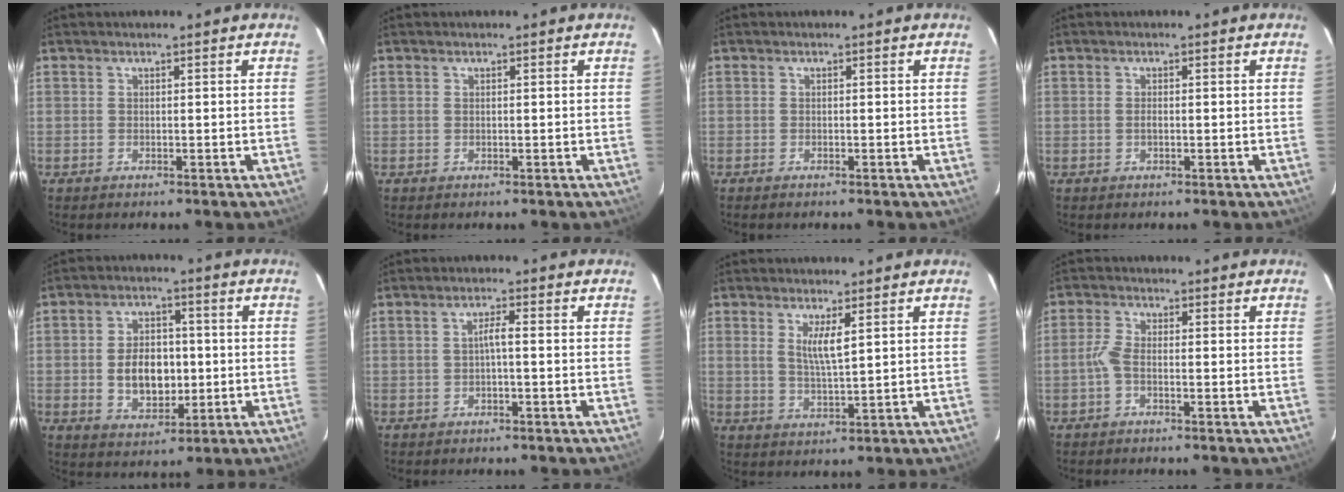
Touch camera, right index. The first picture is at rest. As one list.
[{"total": 0.0}, {"total": 0.6, "force": [-0.6, 0.1, 0.2], "torque": [-0.006, -0.002, -0.012]}, {"total": 0.7, "force": [-0.2, 0.3, 0.5], "torque": [-0.010, -0.001, -0.005]}, {"total": 9.2, "force": [-0.8, 6.1, 6.8], "torque": [-0.127, 0.009, -0.002]}, {"total": 1.8, "force": [-0.5, 0.1, 1.7], "torque": [-0.034, 0.006, -0.007]}, {"total": 4.4, "force": [1.8, 0.6, 4.0], "torque": [-0.076, -0.008, 0.034]}, {"total": 1.7, "force": [-0.7, 0.7, 1.4], "torque": [-0.035, 0.004, -0.017]}]